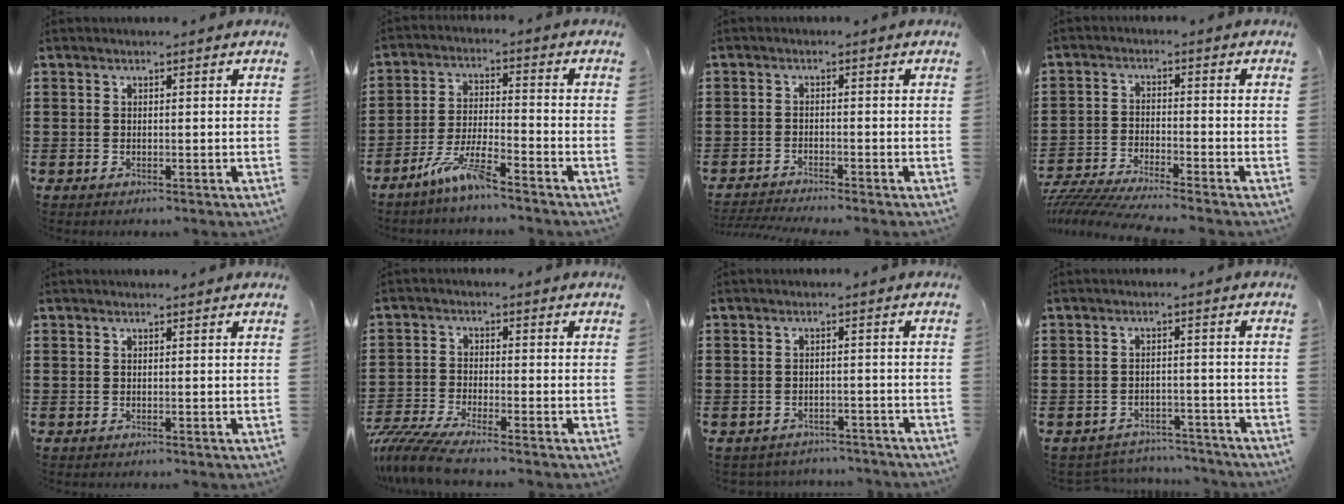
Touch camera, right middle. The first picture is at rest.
{"total": 7.1, "force": [-5.5, 0.5, 4.5], "torque": [-0.104, -0.009, -0.106]}
{"total": 2.0, "force": [-2.0, -0.3, 0.4], "torque": [-0.006, 0.000, -0.040]}
{"total": 5.2, "force": [-5.0, -0.4, 1.2], "torque": [-0.040, -0.017, -0.106]}
{"total": 0.0}
{"total": 5.0, "force": [-4.5, -0.4, 2.1], "torque": [-0.071, -0.027, -0.097]}
{"total": 2.0, "force": [-2.0, 0.2, -0.1], "torque": [-0.005, -0.001, -0.043]}
{"total": 3.0, "force": [-3.0, 0.4, 0.0], "torque": [-0.006, 0.001, -0.064]}